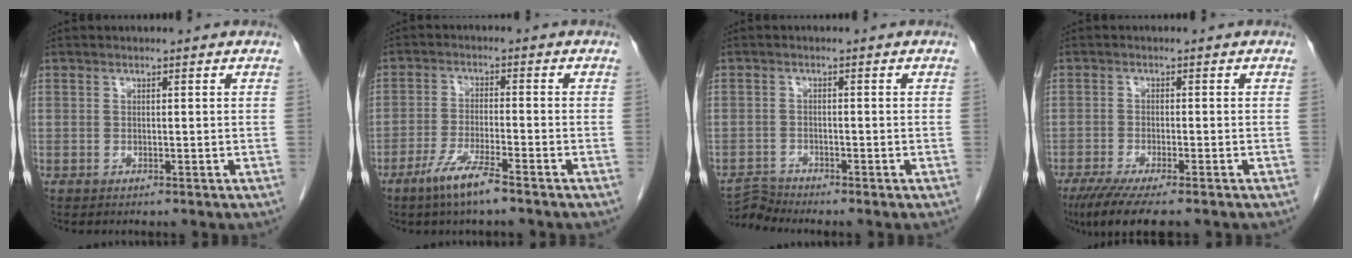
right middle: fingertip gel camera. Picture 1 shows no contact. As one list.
[{"total": 6.1, "force": [-4.2, 0.1, 4.4], "torque": [-0.091, -0.012, -0.081]}, {"total": 2.6, "force": [-2.3, -0.8, -0.6], "torque": [0.010, -0.016, -0.042]}, {"total": 7.6, "force": [-5.7, 0.7, 4.9], "torque": [-0.079, -0.020, -0.091]}]